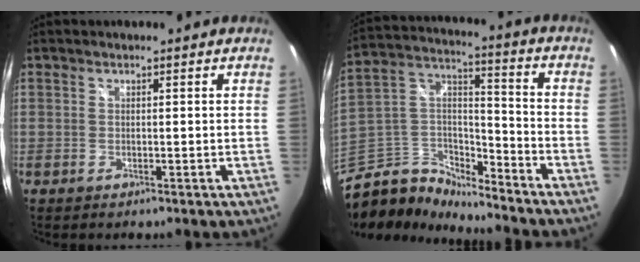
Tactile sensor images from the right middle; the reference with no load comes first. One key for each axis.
{"total": 12.9, "fx": -10.5, "fy": 6.1, "fz": 4.2, "tx": -0.109, "ty": 0.030, "tz": -0.204}